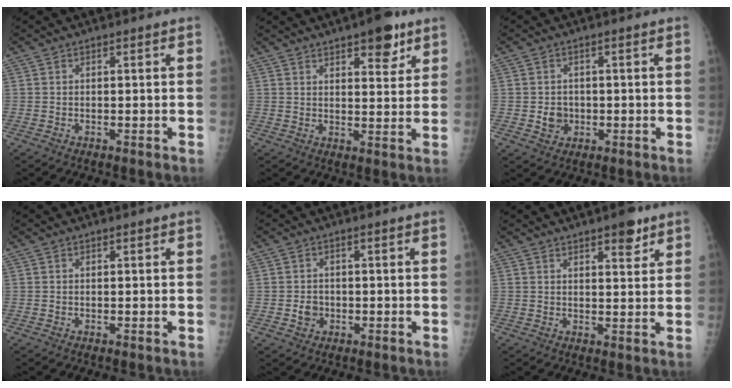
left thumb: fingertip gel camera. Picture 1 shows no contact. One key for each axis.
{"total": 7.8, "fx": 4.9, "fy": 3.0, "fz": 5.2, "tx": -0.048, "ty": -0.025, "tz": 0.065}
{"total": 3.2, "fx": -0.5, "fy": 2.9, "fz": 1.3, "tx": -0.006, "ty": 0.003, "tz": -0.003}
{"total": 0.0}
{"total": 2.5, "fx": -0.6, "fy": 2.3, "fz": 1.0, "tx": -0.006, "ty": 0.005, "tz": -0.008}
{"total": 5.1, "fx": 3.4, "fy": 1.8, "fz": 3.4, "tx": -0.032, "ty": -0.018, "tz": 0.045}